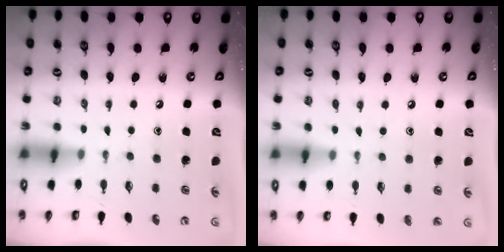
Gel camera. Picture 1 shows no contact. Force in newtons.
{"total": 5.8, "press": 5.8, "slide": 0.6}